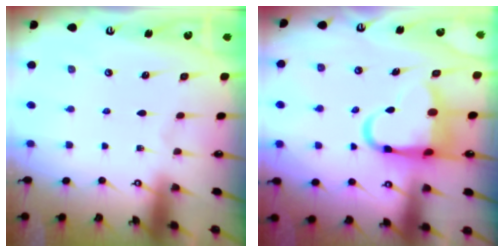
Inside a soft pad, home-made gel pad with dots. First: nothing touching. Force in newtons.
{"total": 10.5, "press": 10.1, "slide": 2.8}